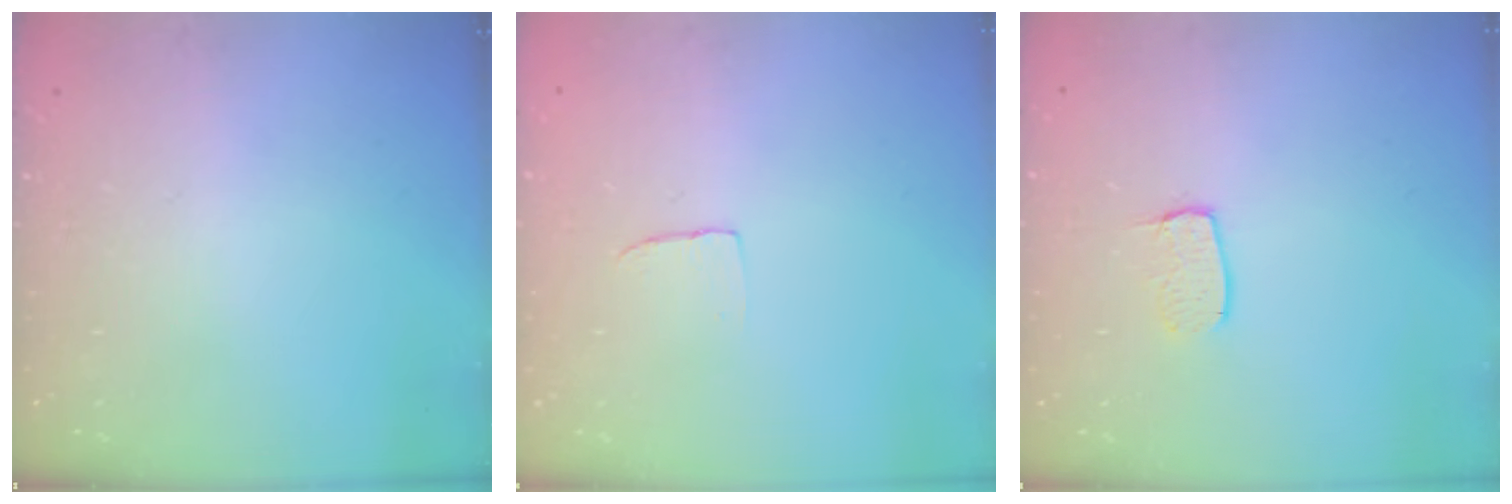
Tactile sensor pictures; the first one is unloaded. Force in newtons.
{"total": 2.4, "press": 2.4, "slide": 0.1}
{"total": 6.0, "press": 6.0, "slide": 0.5}